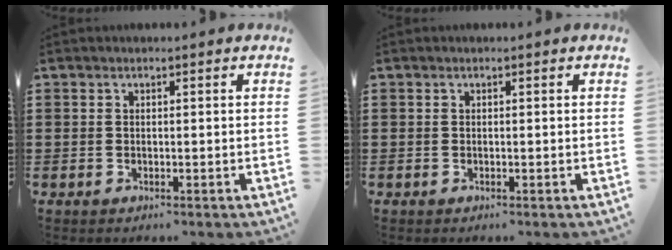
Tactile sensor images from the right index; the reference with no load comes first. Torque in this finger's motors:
{"motor_torque": [0.00, 0.00, 0.00, 0.00]}